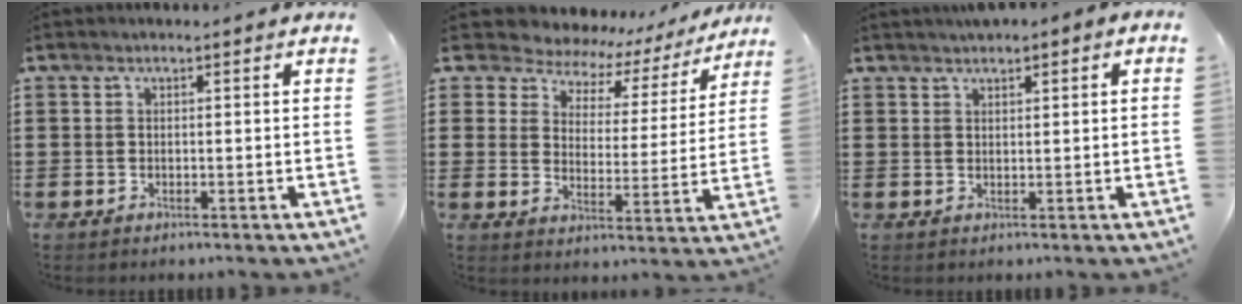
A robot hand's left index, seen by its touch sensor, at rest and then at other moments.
{"total": 5.7, "force": [5.2, 2.2, 0.7], "torque": [-0.041, -0.037, 0.086]}
{"total": 1.2, "force": [1.0, 0.4, 0.6], "torque": [-0.013, 0.004, 0.019]}